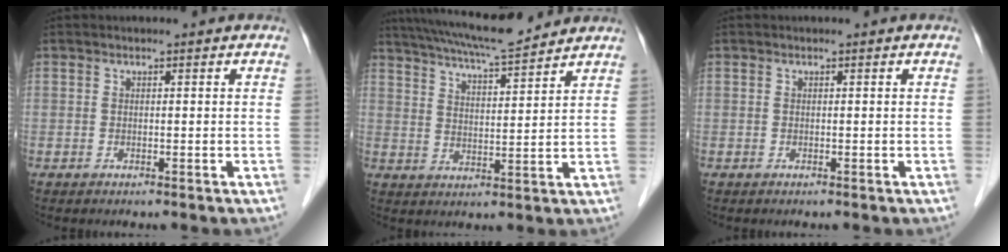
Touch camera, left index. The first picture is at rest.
{"total": 12.8, "force": [11.5, 0.8, 5.5], "torque": [-0.102, 0.018, 0.184]}
{"total": 0.0}